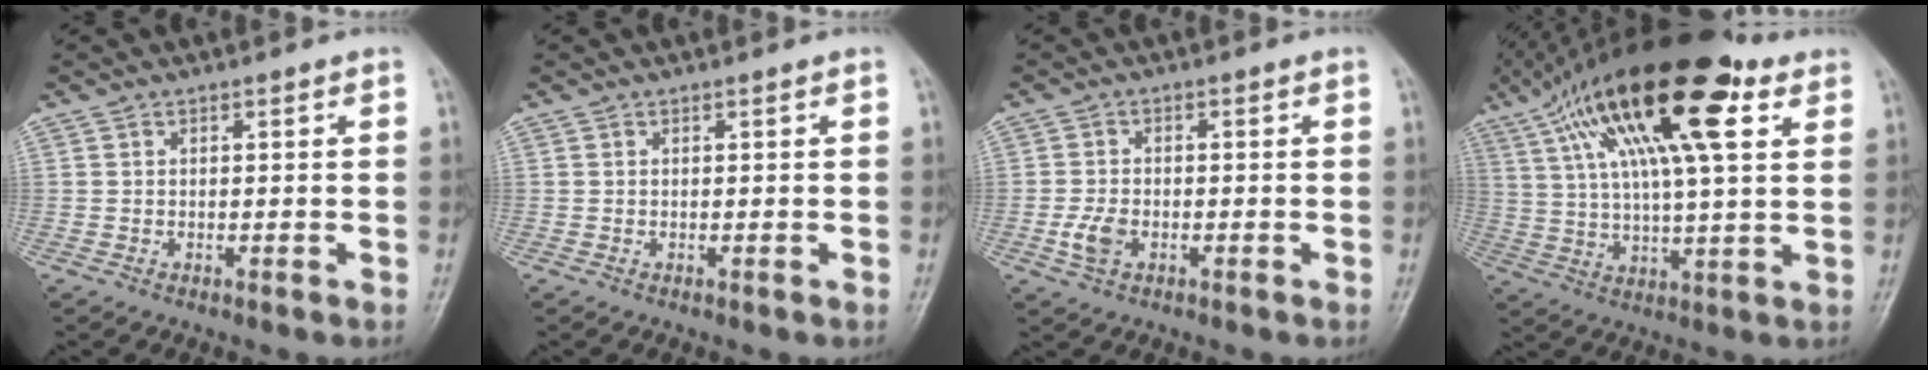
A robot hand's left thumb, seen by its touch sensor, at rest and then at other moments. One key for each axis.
{"total": 0.0}
{"total": 4.0, "fx": -1.4, "fy": 2.6, "fz": 2.7, "tx": -0.057, "ty": 0.005, "tz": -0.028}
{"total": 24.6, "fx": 11.0, "fy": 7.6, "fz": 20.7, "tx": -0.355, "ty": 0.008, "tz": 0.182}